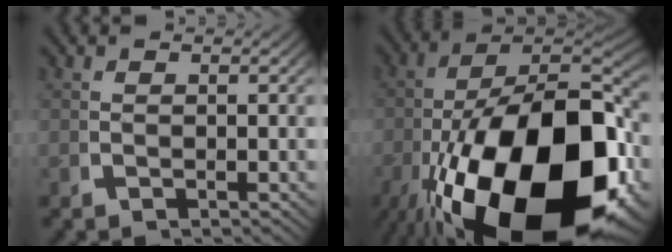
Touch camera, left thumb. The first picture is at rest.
{"total": 28.3, "force": [-5.7, 16.1, 22.6], "torque": [-0.404, -0.101, -0.038]}